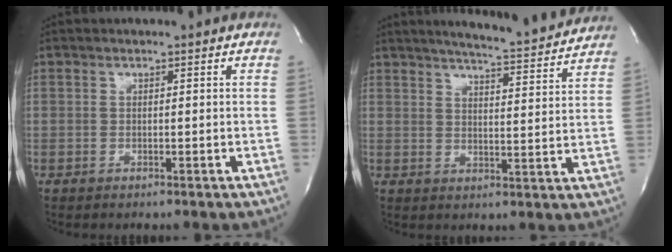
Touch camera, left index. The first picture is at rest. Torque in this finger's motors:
{"motor_torque": [0.18, -0.45, 0.16, 0.04]}